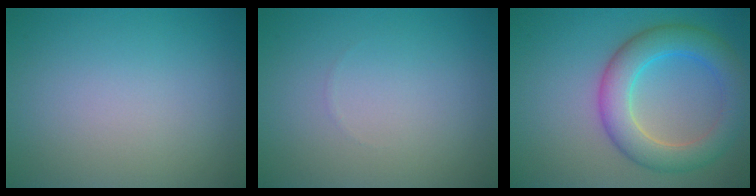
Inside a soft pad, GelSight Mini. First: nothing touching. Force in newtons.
{"total": 0.0}
{"total": 6.2, "press": 6.2, "slide": 0.2}